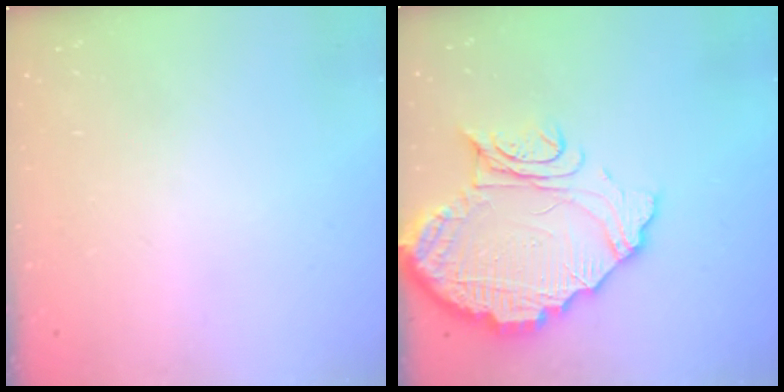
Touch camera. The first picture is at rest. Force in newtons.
{"total": 14.9, "press": 14.8, "slide": 1.4}